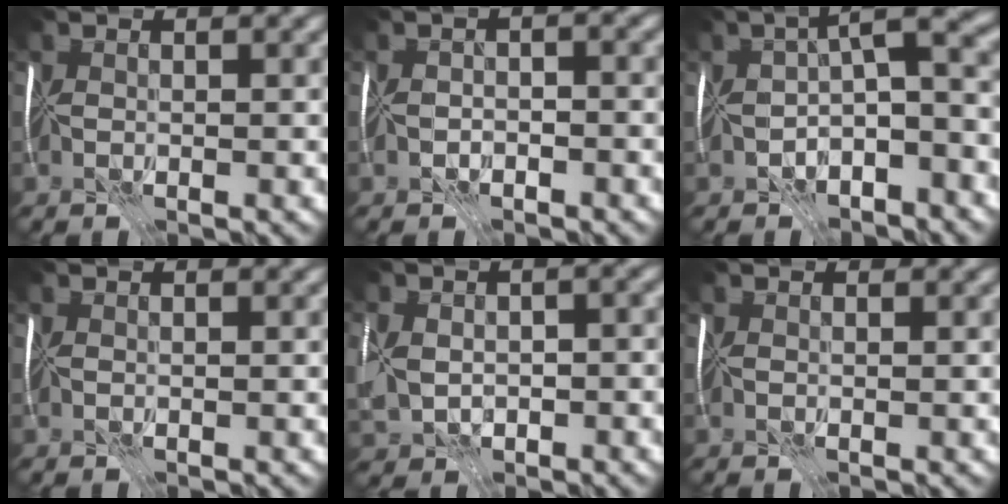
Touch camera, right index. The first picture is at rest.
{"total": 1.7, "force": [-1.3, 0.7, 1.0], "torque": [-0.010, 0.002, -0.023]}
{"total": 6.2, "force": [-2.1, 1.8, 5.5], "torque": [-0.084, 0.008, -0.045]}
{"total": 0.0}
{"total": 4.9, "force": [-1.5, 3.3, 3.4], "torque": [-0.067, -0.011, -0.028]}
{"total": 0.6, "force": [0.5, 0.3, 0.2], "torque": [-0.004, 0.000, 0.003]}